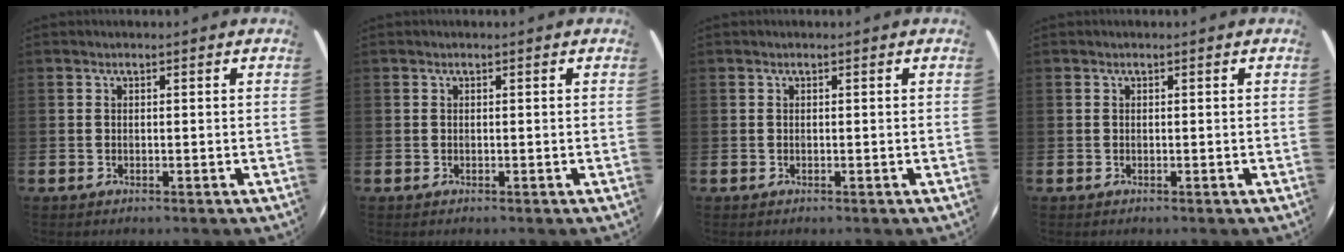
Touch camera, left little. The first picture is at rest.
{"total": 0.0}
{"total": 0.0}
{"total": 0.0}